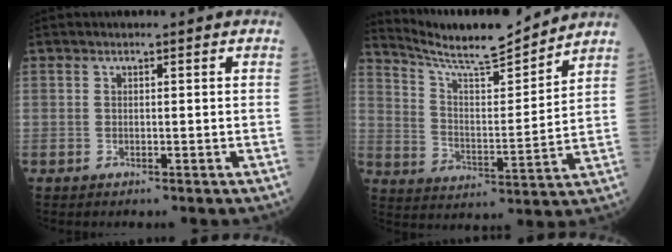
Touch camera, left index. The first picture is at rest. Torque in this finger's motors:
{"motor_torque": [-0.20, -0.48, 0.11, 0.03]}